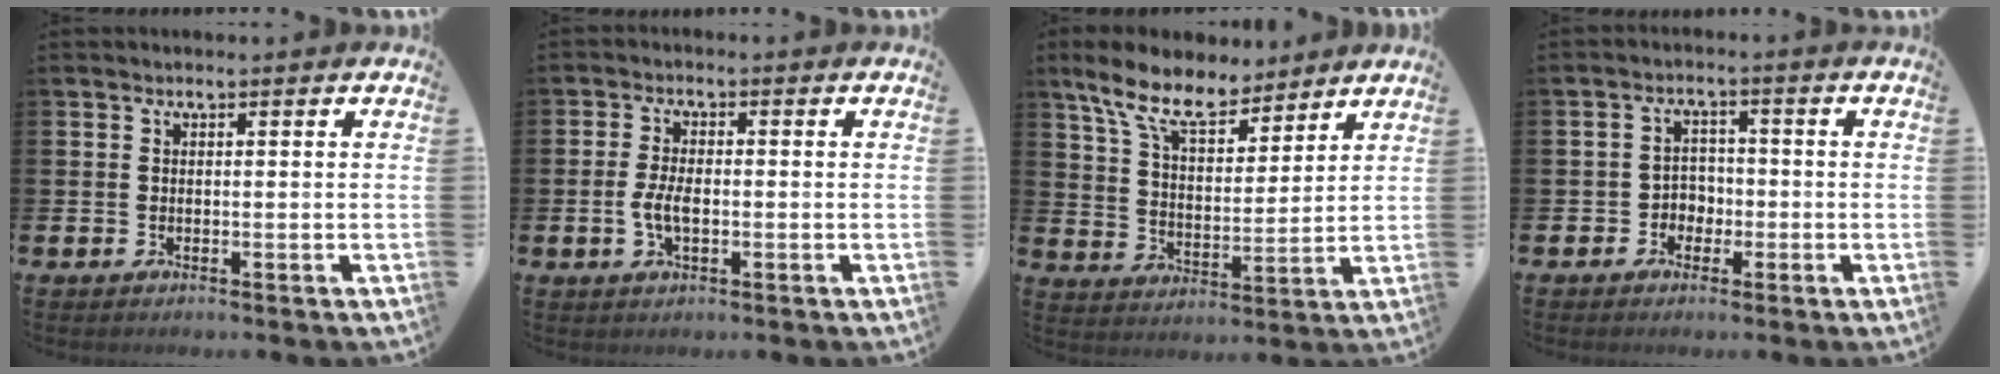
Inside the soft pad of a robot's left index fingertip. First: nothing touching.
{"total": 3.5, "force": [-0.5, 1.6, 3.0], "torque": [-0.062, 0.001, -0.011]}
{"total": 9.9, "force": [8.3, 3.4, 4.1], "torque": [-0.109, -0.038, 0.152]}
{"total": 2.8, "force": [-1.4, 2.3, 0.6], "torque": [-0.020, 0.006, -0.033]}